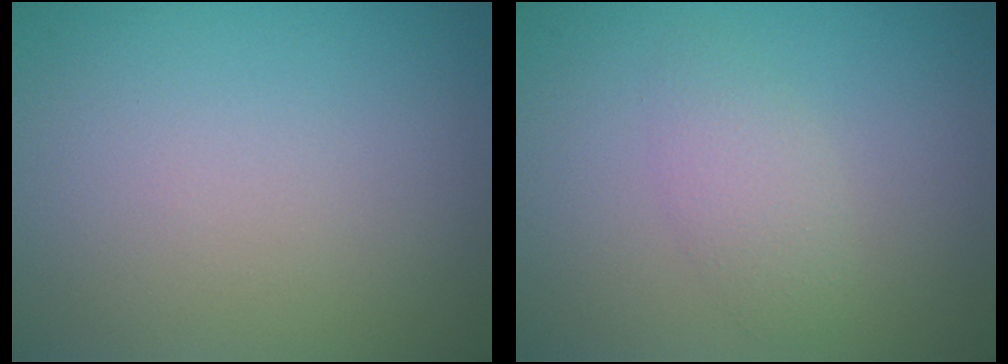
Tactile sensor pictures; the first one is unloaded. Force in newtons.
{"total": 2.0, "press": 2.0, "slide": 0.1}